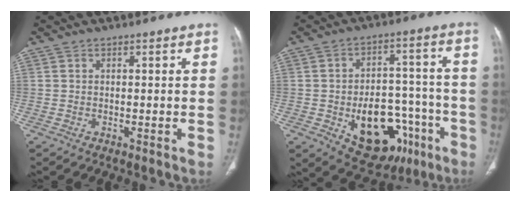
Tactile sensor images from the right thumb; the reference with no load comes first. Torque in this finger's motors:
{"motor_torque": [3.61, 1.40, 1.15, -0.92, 0.12]}